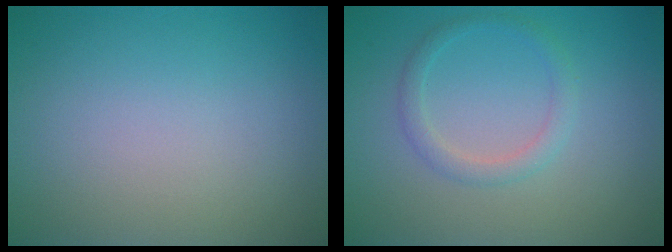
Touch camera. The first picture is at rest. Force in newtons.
{"total": 1.7, "press": 1.7, "slide": 0.0}